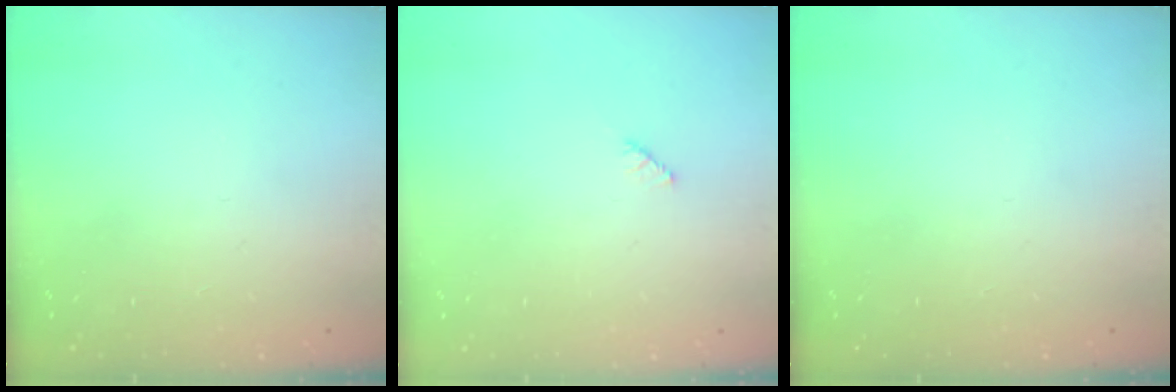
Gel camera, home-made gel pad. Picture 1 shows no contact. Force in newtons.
{"total": 1.9, "press": 1.9, "slide": 0.3}
{"total": 0.0}